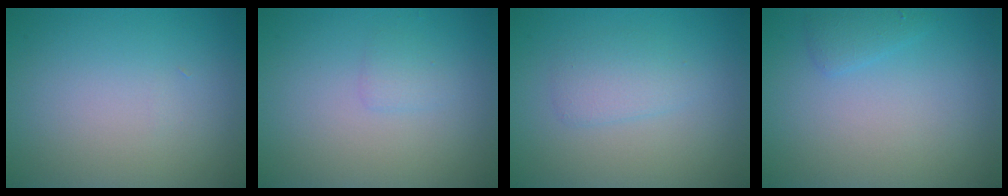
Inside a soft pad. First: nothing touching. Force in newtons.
{"total": 1.0, "press": 1.0, "slide": 0.0}
{"total": 1.9, "press": 1.9, "slide": 0.0}
{"total": 1.2, "press": 1.2, "slide": 0.1}